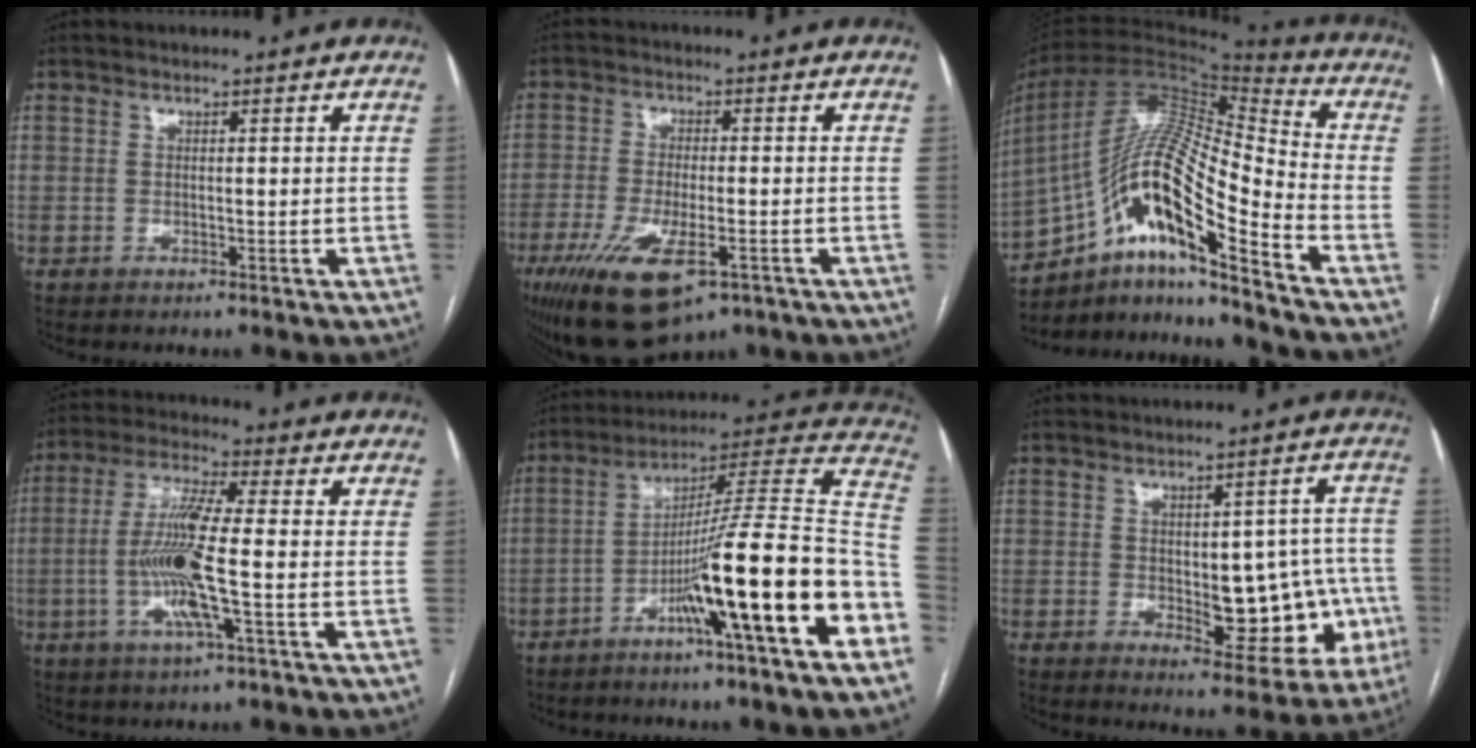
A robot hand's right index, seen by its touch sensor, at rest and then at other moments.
{"total": 12.5, "force": [-6.7, 4.2, 9.6], "torque": [-0.183, -0.020, -0.107]}
{"total": 19.6, "force": [-10.6, 2.6, 16.2], "torque": [-0.316, 0.010, -0.186]}
{"total": 10.9, "force": [-2.0, 0.3, 10.7], "torque": [-0.216, -0.004, -0.047]}
{"total": 21.6, "force": [-8.5, -0.6, 19.8], "torque": [-0.261, 0.009, -0.143]}
{"total": 12.3, "force": [-1.9, 5.8, 10.7], "torque": [-0.108, 0.022, -0.009]}